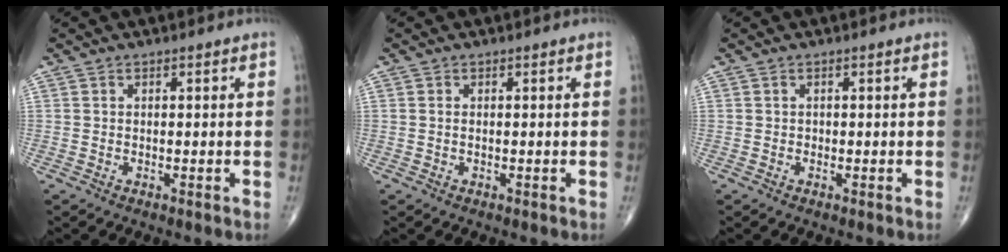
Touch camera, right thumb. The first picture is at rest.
{"total": 0.0}
{"total": 0.0}